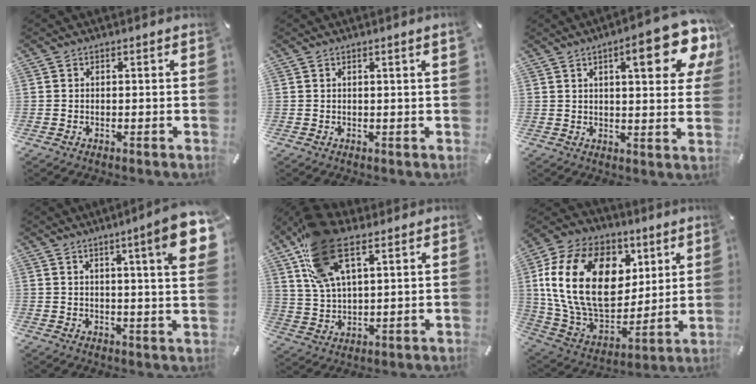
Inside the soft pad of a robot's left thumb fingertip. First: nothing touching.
{"total": 1.0, "force": [0.5, -0.1, 0.9], "torque": [-0.015, -0.002, 0.009]}
{"total": 15.6, "force": [7.6, 4.6, 12.8], "torque": [-0.168, -0.035, 0.114]}
{"total": 11.7, "force": [5.3, 0.8, 10.5], "torque": [-0.159, -0.024, 0.079]}
{"total": 16.4, "force": [9.0, 7.9, 11.2], "torque": [-0.242, -0.021, 0.163]}
{"total": 23.5, "force": [6.4, 16.7, 15.2], "torque": [-0.299, -0.022, 0.117]}